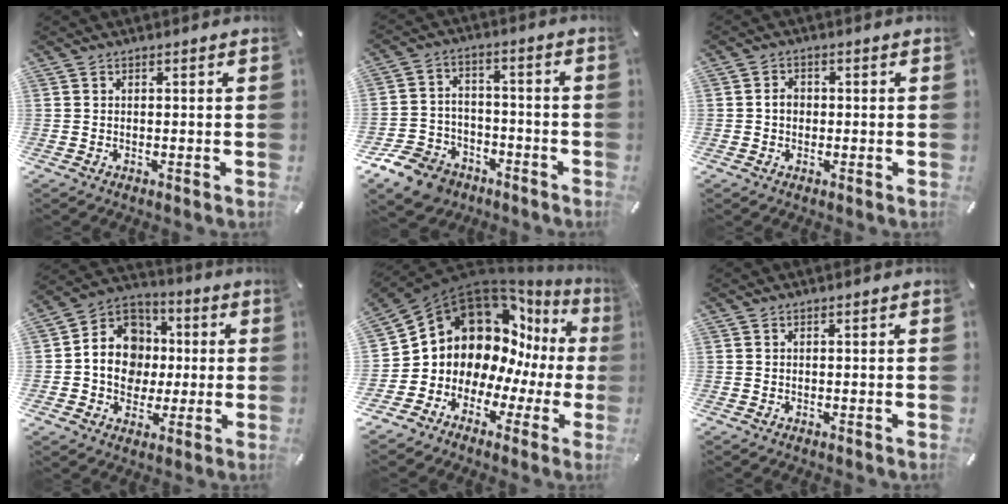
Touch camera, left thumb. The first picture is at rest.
{"total": 11.1, "force": [-7.5, 7.6, 3.2], "torque": [-0.069, 0.055, -0.135]}
{"total": 3.0, "force": [-0.4, 2.4, 1.7], "torque": [-0.033, 0.007, -0.009]}
{"total": 12.8, "force": [-0.9, 11.5, 5.5], "torque": [-0.113, 0.004, -0.016]}
{"total": 13.3, "force": [5.2, 11.2, 5.0], "torque": [-0.094, -0.079, 0.102]}
{"total": 0.0}